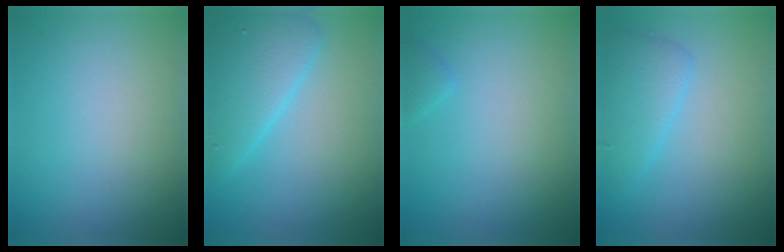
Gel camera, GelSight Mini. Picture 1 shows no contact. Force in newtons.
{"total": 4.8, "press": 4.8, "slide": 0.1}
{"total": 0.7, "press": 0.7, "slide": 0.1}
{"total": 2.9, "press": 2.9, "slide": 0.1}